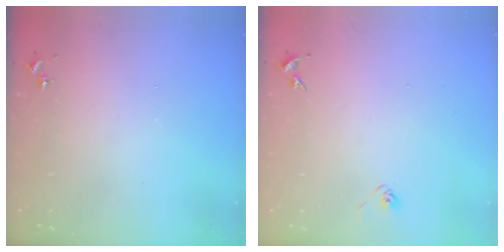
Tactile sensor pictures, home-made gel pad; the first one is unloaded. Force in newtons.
{"total": 2.9, "press": 2.5, "slide": 1.5}